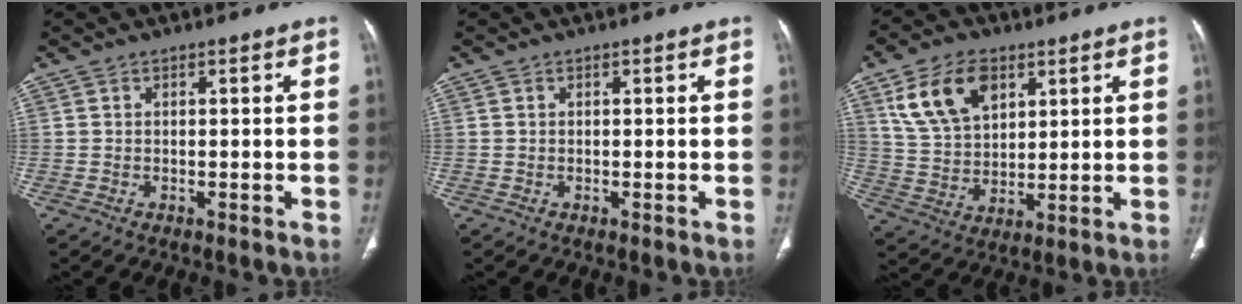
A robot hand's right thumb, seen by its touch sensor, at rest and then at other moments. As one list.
[{"total": 0.0}, {"total": 12.7, "force": [6.1, 7.9, 7.9], "torque": [-0.123, -0.015, 0.123]}]